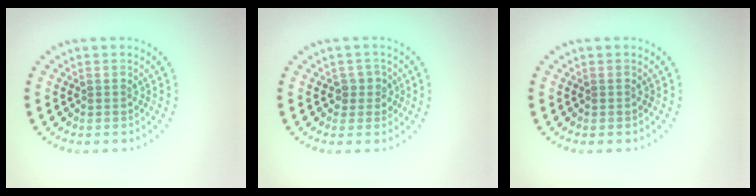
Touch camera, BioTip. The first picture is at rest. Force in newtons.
{"total": 1.5, "press": 1.3, "slide": 0.7}
{"total": 0.0}